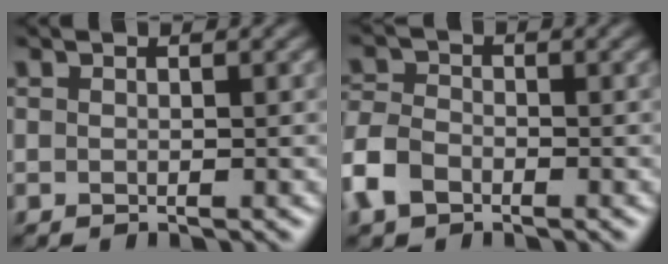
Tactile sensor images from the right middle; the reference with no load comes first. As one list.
[{"total": 4.0, "force": [-2.1, 2.6, 2.1], "torque": [-0.052, 0.000, -0.055]}]